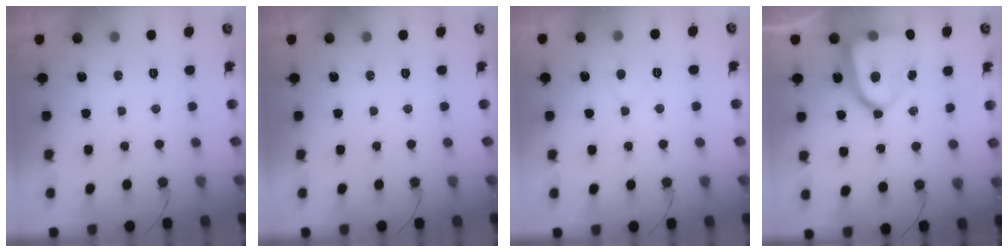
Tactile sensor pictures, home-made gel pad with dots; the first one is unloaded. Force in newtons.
{"total": 0.0}
{"total": 5.6, "press": 5.6, "slide": 0.6}
{"total": 17.0, "press": 16.9, "slide": 1.8}